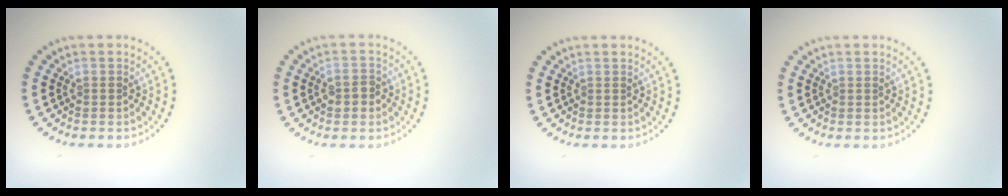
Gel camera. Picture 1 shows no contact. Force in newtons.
{"total": 1.6, "press": 1.6, "slide": 0.2}
{"total": 0.0}
{"total": 0.0}